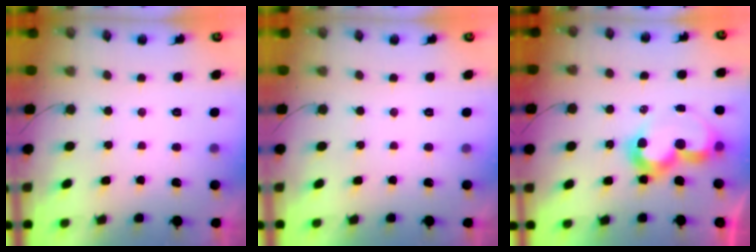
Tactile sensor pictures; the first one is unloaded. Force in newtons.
{"total": 1.7, "press": 1.6, "slide": 0.1}
{"total": 10.7, "press": 10.7, "slide": 1.1}